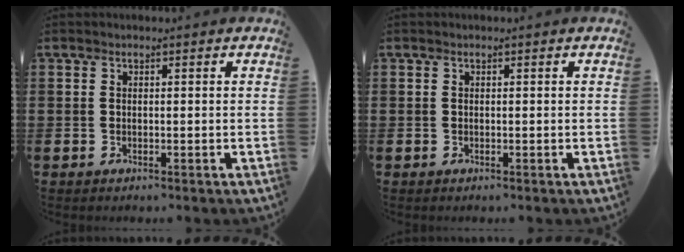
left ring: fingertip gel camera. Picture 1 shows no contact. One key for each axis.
{"total": 0.0}